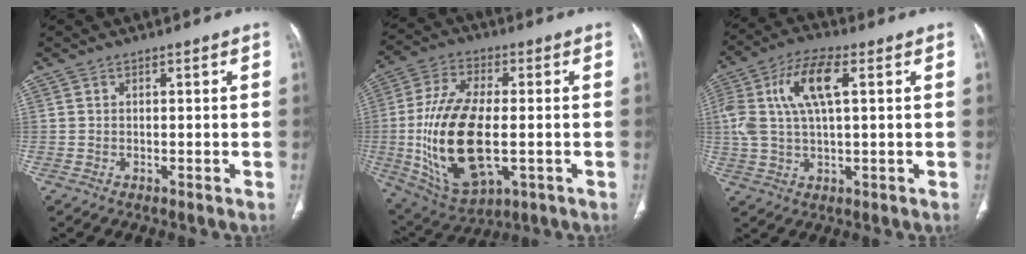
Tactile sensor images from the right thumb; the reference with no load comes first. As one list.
[{"total": 20.3, "force": [-2.4, 10.0, 17.5], "torque": [-0.346, -0.002, -0.027]}, {"total": 11.4, "force": [2.9, 4.6, 10.1], "torque": [-0.217, 0.018, 0.056]}]